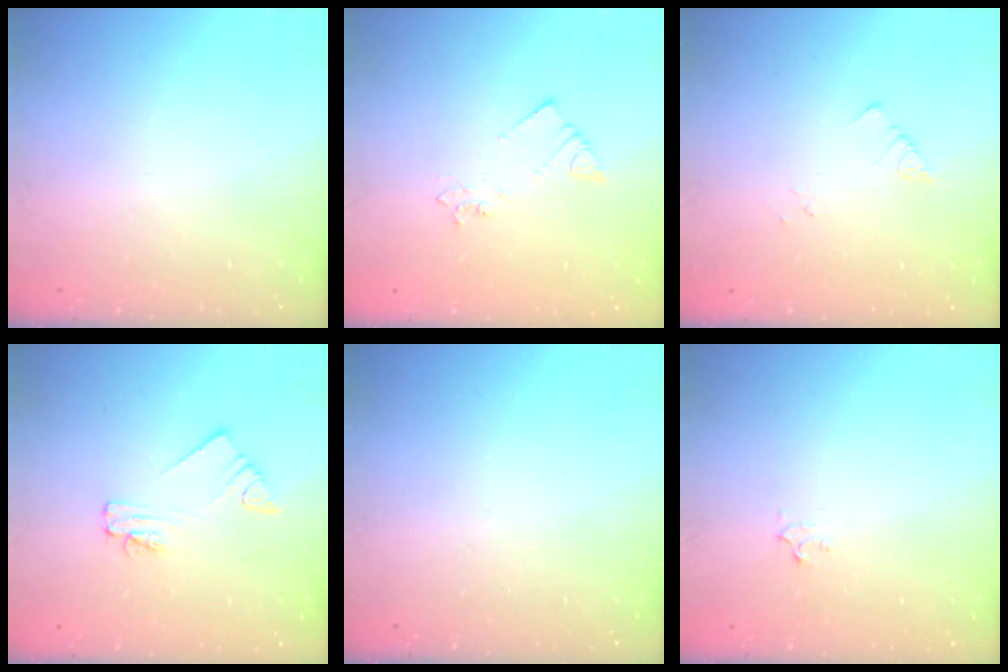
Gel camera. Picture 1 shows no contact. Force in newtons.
{"total": 2.1, "press": 2.1, "slide": 0.4}
{"total": 1.9, "press": 1.9, "slide": 0.2}
{"total": 2.0, "press": 2.0, "slide": 0.1}
{"total": 0.0}
{"total": 3.0, "press": 3.0, "slide": 0.5}